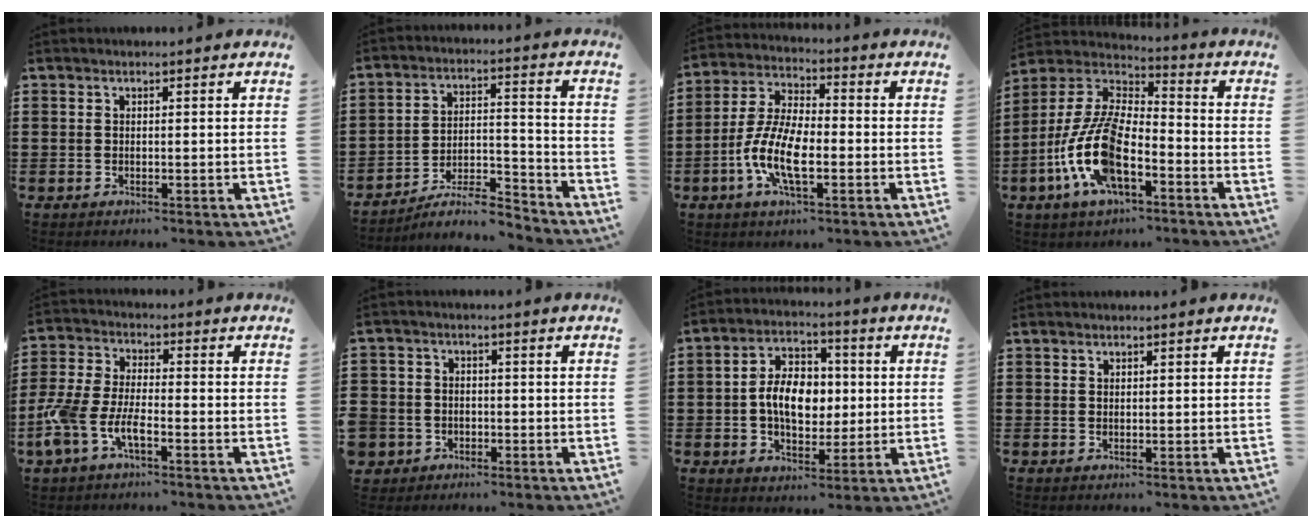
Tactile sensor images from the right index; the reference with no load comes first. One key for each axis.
{"total": 7.5, "fx": -6.6, "fy": 1.6, "fz": 3.1, "tx": -0.049, "ty": 0.015, "tz": -0.126}
{"total": 9.7, "fx": -3.2, "fy": 3.8, "fz": 8.3, "tx": -0.198, "ty": -0.012, "tz": -0.066}
{"total": 13.6, "fx": -5.5, "fy": 5.8, "fz": 11.0, "tx": -0.273, "ty": -0.014, "tz": -0.115}
{"total": 6.8, "fx": -3.5, "fy": 2.3, "fz": 5.4, "tx": -0.156, "ty": -0.017, "tz": -0.075}
{"total": 3.5, "fx": -1.7, "fy": 3.1, "fz": 0.3, "tx": -0.033, "ty": 0.002, "tz": -0.041}
{"total": 8.1, "fx": 0.0, "fy": 5.5, "fz": 6.0, "tx": -0.111, "ty": 0.012, "tz": -0.004}
{"total": 0.6, "fx": 0.5, "fy": 0.3, "fz": -0.1, "tx": 0.000, "ty": 0.001, "tz": 0.011}